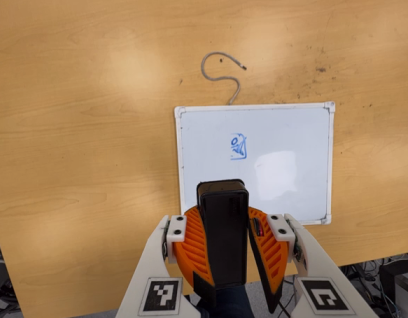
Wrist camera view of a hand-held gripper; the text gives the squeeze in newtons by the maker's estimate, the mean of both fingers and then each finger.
{"total": 11.2, "left": 10.9, "right": 11.5}